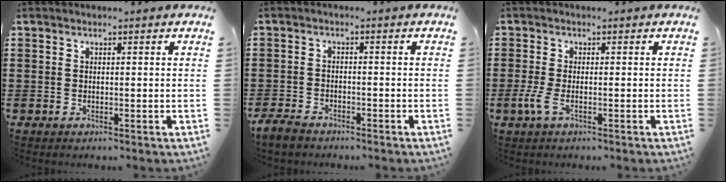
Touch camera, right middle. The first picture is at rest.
{"total": 2.8, "force": [-2.4, 0.9, 0.9], "torque": [-0.033, 0.000, -0.054]}
{"total": 2.4, "force": [-0.7, 0.6, 2.2], "torque": [-0.055, -0.005, -0.017]}